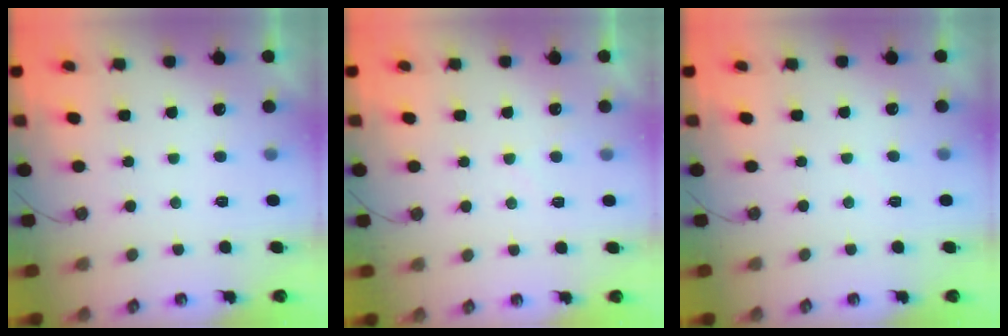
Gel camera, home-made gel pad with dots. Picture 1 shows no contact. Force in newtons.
{"total": 3.9, "press": 3.9, "slide": 0.6}
{"total": 3.3, "press": 3.2, "slide": 0.4}